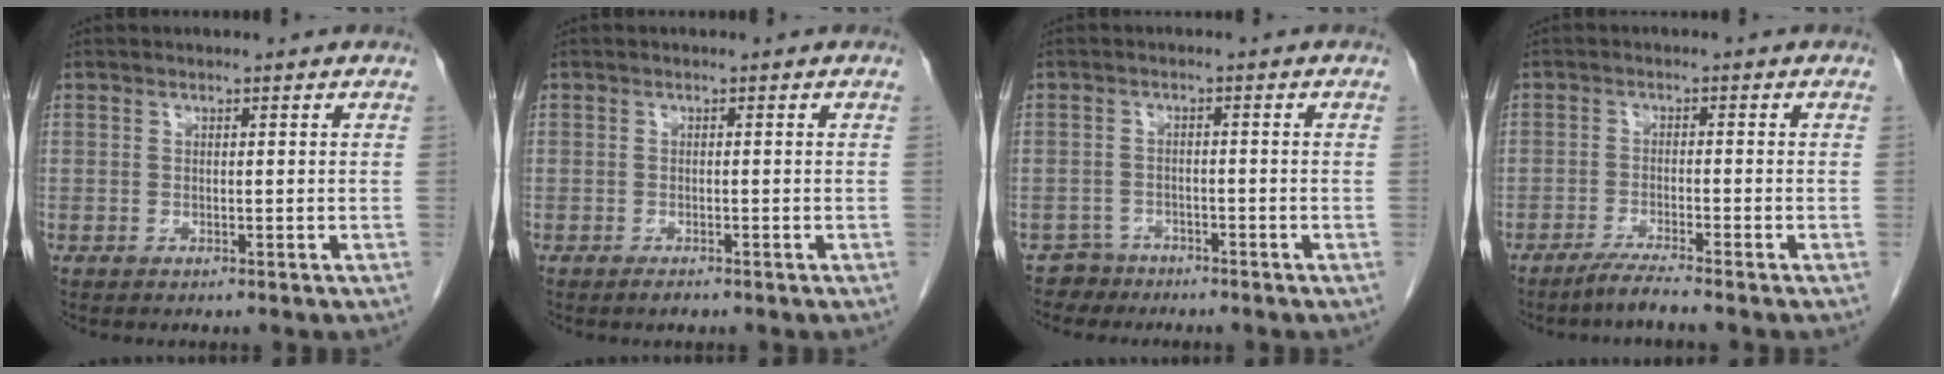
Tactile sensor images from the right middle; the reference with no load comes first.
{"total": 1.0, "force": [-0.8, 0.2, 0.5], "torque": [-0.011, -0.002, -0.010]}
{"total": 2.7, "force": [-2.2, 1.3, -0.9], "torque": [0.014, 0.004, -0.040]}
{"total": 3.4, "force": [-2.9, -0.8, 1.6], "torque": [-0.037, -0.011, -0.060]}